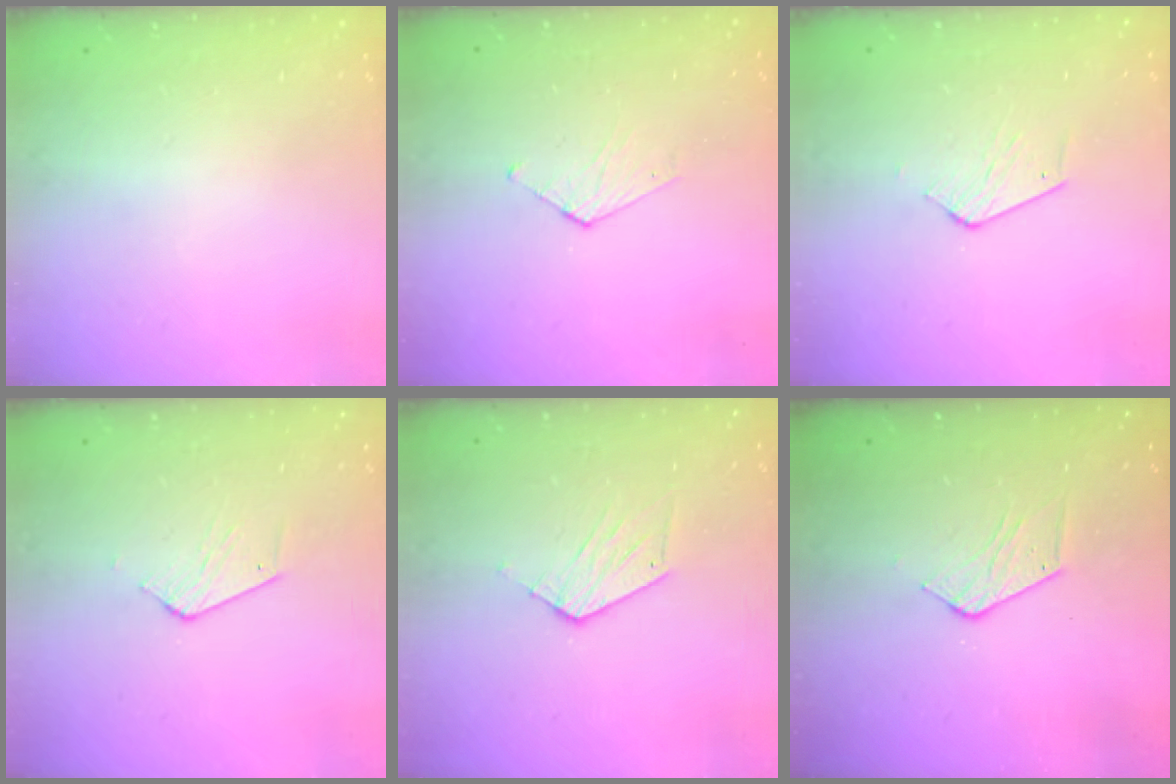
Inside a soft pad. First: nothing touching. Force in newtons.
{"total": 3.3, "press": 3.2, "slide": 0.3}
{"total": 3.0, "press": 3.0, "slide": 0.1}
{"total": 2.8, "press": 2.8, "slide": 0.4}
{"total": 6.4, "press": 6.4, "slide": 0.2}
{"total": 5.3, "press": 5.3, "slide": 0.2}